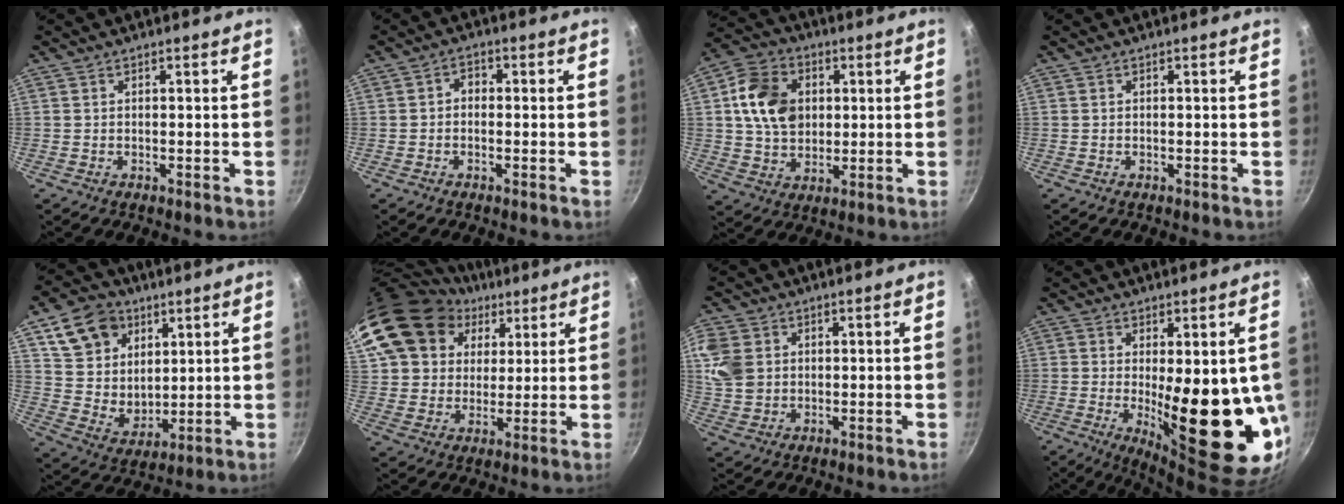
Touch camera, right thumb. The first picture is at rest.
{"total": 2.3, "force": [-0.4, 1.8, 1.4], "torque": [-0.016, 0.012, -0.010]}
{"total": 13.2, "force": [2.5, 10.2, 8.0], "torque": [-0.118, 0.005, 0.038]}
{"total": 0.0}
{"total": 14.7, "force": [6.8, 11.3, 6.4], "torque": [-0.081, -0.025, 0.133]}
{"total": 19.5, "force": [9.3, 15.2, 7.8], "torque": [-0.138, 0.006, 0.170]}
{"total": 9.6, "force": [2.1, 8.0, 4.9], "torque": [-0.091, -0.005, 0.040]}
{"total": 19.2, "force": [-1.4, 6.5, 18.0], "torque": [-0.216, -0.040, -0.002]}